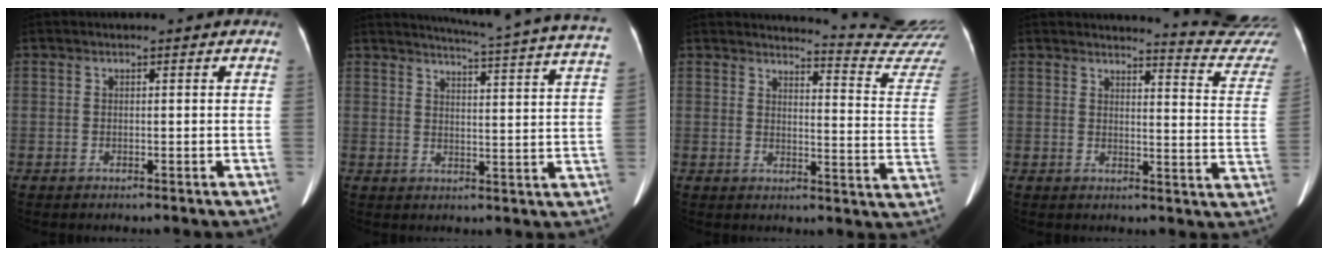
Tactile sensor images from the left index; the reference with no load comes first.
{"total": 21.6, "force": [19.9, -1.4, 8.1], "torque": [-0.122, -0.082, 0.226]}
{"total": 15.5, "force": [15.3, -2.1, 1.2], "torque": [-0.010, -0.150, 0.154]}
{"total": 14.0, "force": [13.9, -1.5, 0.7], "torque": [0.001, -0.138, 0.130]}